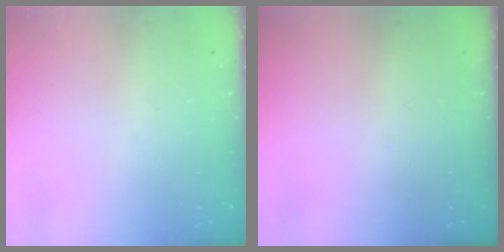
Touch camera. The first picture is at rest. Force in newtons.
{"total": 0.0}